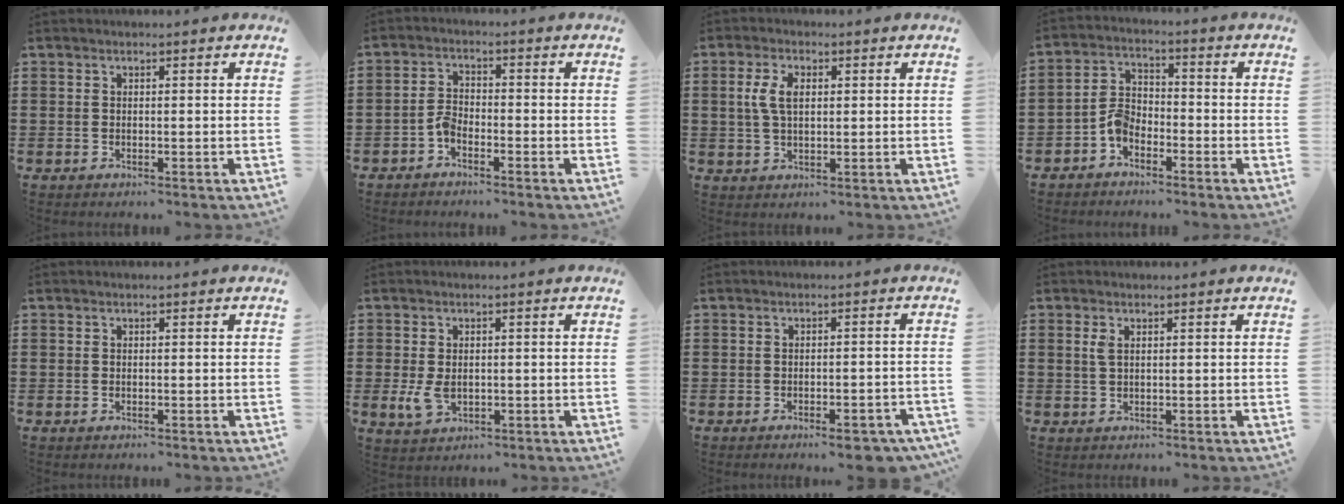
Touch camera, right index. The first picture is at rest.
{"total": 2.4, "force": [-1.7, 1.1, 1.4], "torque": [-0.036, 0.005, -0.037]}
{"total": 4.7, "force": [0.8, 2.5, 3.9], "torque": [-0.091, 0.009, 0.010]}
{"total": 4.5, "force": [-2.6, 2.7, 2.4], "torque": [-0.067, 0.007, -0.056]}
{"total": 0.0}
{"total": 3.2, "force": [-0.2, 2.0, 2.5], "torque": [-0.053, 0.001, -0.004]}
{"total": 3.3, "force": [-2.7, 0.5, 1.9], "torque": [-0.027, 0.000, -0.047]}
{"total": 1.5, "force": [0.5, 0.6, 1.3], "torque": [-0.028, 0.005, 0.007]}